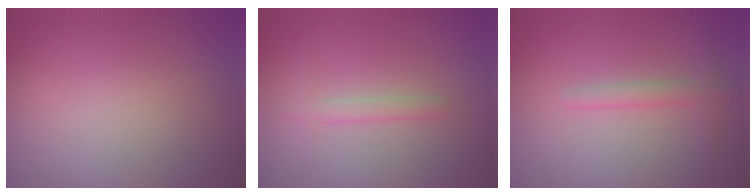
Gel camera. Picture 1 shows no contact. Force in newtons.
{"total": 1.4, "press": 1.4, "slide": 0.1}
{"total": 1.6, "press": 1.6, "slide": 0.1}